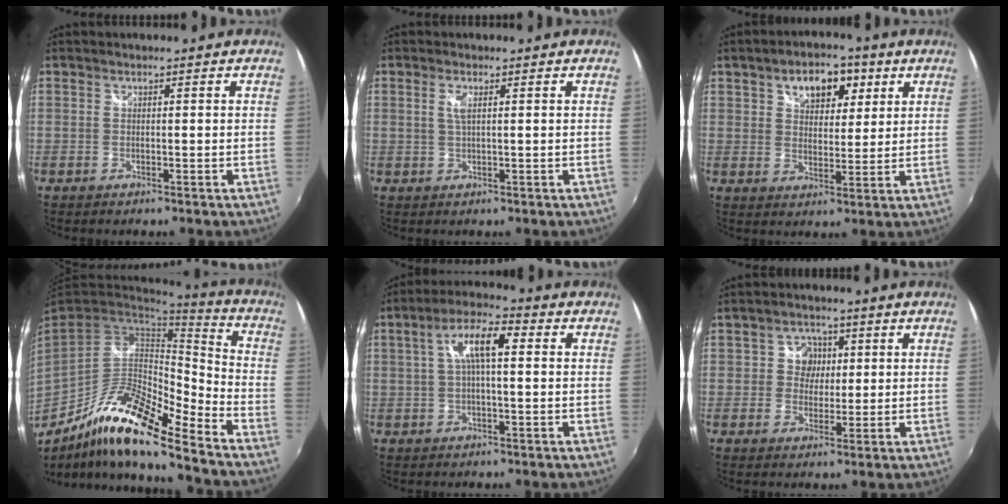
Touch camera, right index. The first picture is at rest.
{"total": 1.8, "force": [0.5, 0.3, 1.7], "torque": [-0.032, 0.000, 0.009]}
{"total": 9.6, "force": [4.8, 5.7, 6.0], "torque": [-0.092, 0.024, 0.077]}
{"total": 17.1, "force": [-12.2, 2.7, 11.7], "torque": [-0.212, -0.014, -0.237]}
{"total": 8.0, "force": [1.4, 2.3, 7.5], "torque": [-0.139, 0.019, 0.023]}
{"total": 4.6, "force": [0.7, 4.4, 1.2], "torque": [-0.014, 0.008, 0.007]}